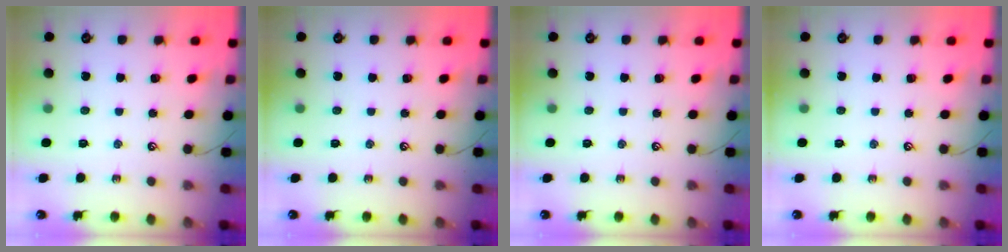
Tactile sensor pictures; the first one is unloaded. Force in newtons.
{"total": 0.0}
{"total": 0.0}
{"total": 0.0}